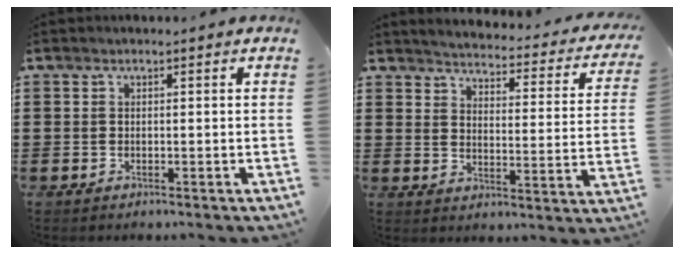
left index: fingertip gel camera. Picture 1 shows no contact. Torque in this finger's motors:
{"motor_torque": [-0.53, -0.54, 0.32, 0.04]}